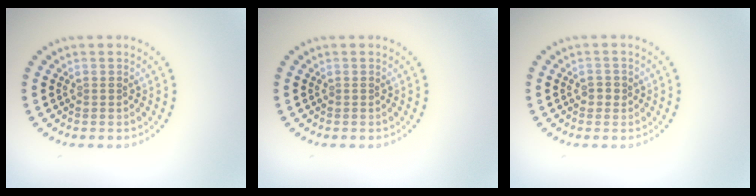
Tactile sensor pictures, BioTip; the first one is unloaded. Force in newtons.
{"total": 0.0}
{"total": 1.0, "press": 1.0, "slide": 0.3}